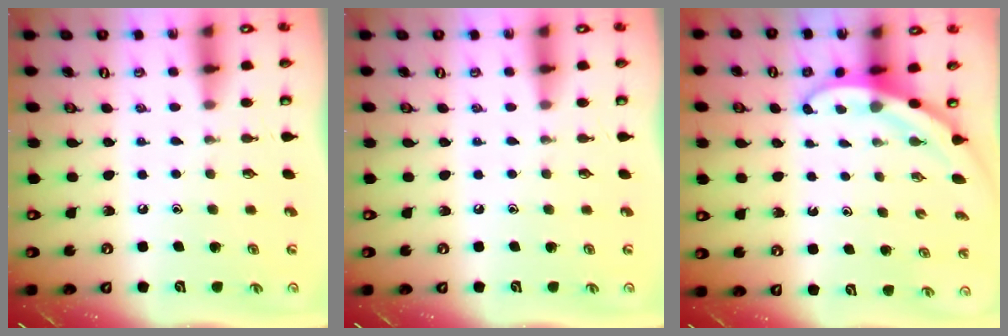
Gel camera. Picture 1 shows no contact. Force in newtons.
{"total": 0.0}
{"total": 3.2, "press": 3.2, "slide": 0.1}